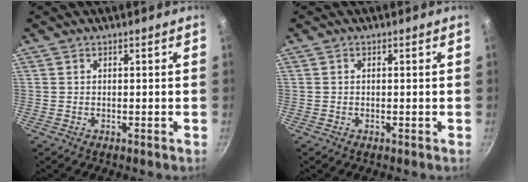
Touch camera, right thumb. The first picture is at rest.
{"total": 0.0}